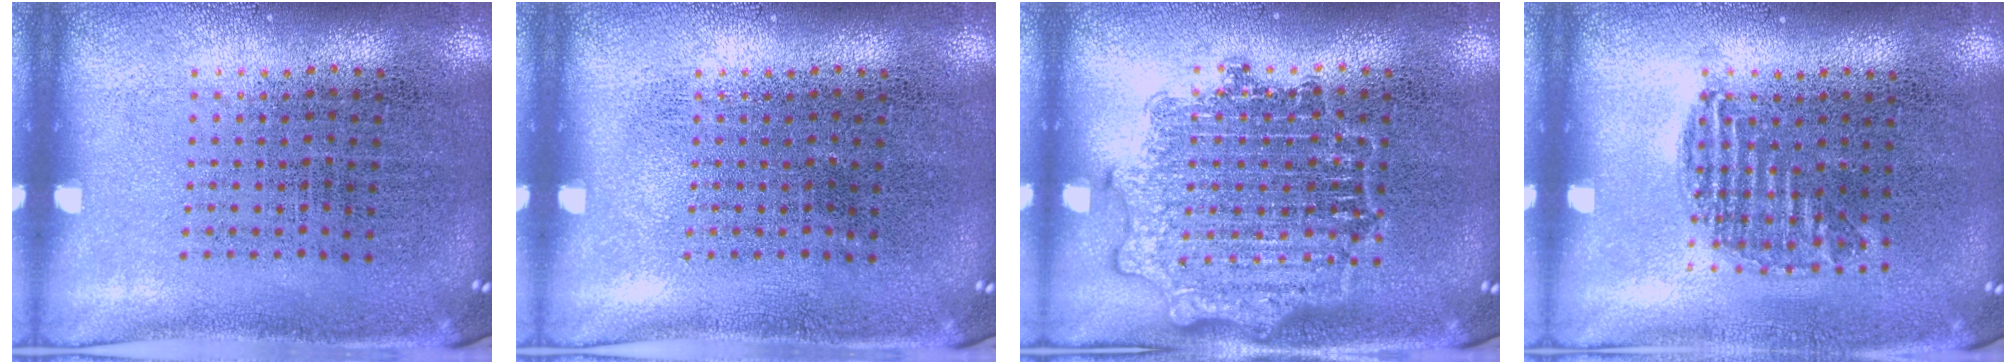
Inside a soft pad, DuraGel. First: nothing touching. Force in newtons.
{"total": 0.0}
{"total": 3.0, "press": 3.0, "slide": 0.4}
{"total": 1.0, "press": 0.8, "slide": 0.5}